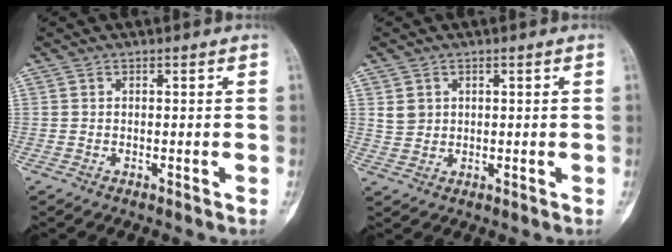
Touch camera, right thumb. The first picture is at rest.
{"total": 2.9, "force": [1.0, 2.5, 1.1], "torque": [-0.011, -0.004, 0.027]}